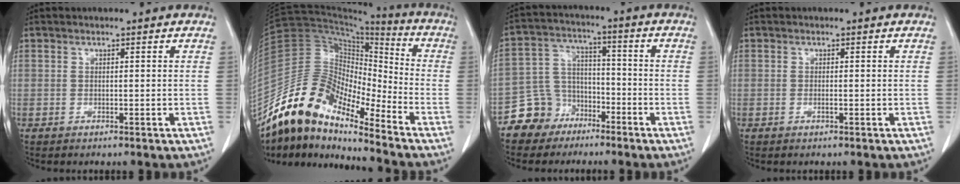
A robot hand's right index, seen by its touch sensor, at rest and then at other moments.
{"total": 17.0, "force": [-13.7, 5.3, 8.6], "torque": [-0.152, 0.048, -0.254]}
{"total": 8.8, "force": [-5.6, 6.7, 0.8], "torque": [-0.014, 0.029, -0.100]}
{"total": 1.0, "force": [-0.2, 0.3, 0.9], "torque": [-0.021, -0.001, -0.002]}